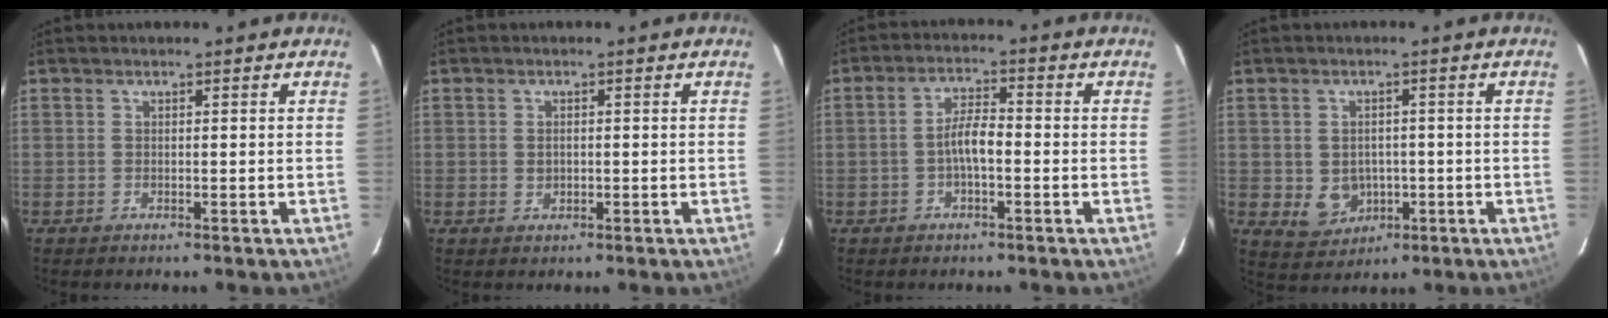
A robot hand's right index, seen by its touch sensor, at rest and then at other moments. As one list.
[{"total": 1.5, "force": [-0.1, 1.2, 0.8], "torque": [-0.013, 0.003, -0.002]}, {"total": 4.4, "force": [-1.4, 1.3, 3.9], "torque": [-0.077, 0.011, -0.026]}, {"total": 6.0, "force": [-1.2, 5.3, 2.5], "torque": [-0.060, 0.005, 0.002]}]